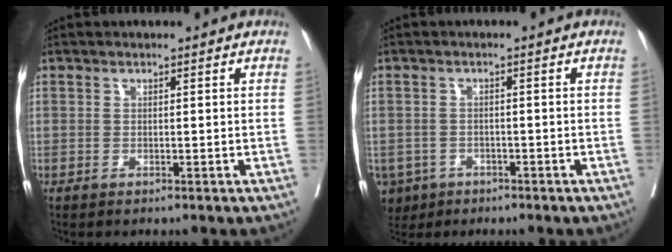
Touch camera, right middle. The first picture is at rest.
{"total": 6.2, "force": [-3.5, 4.9, 1.3], "torque": [-0.031, 0.003, -0.053]}